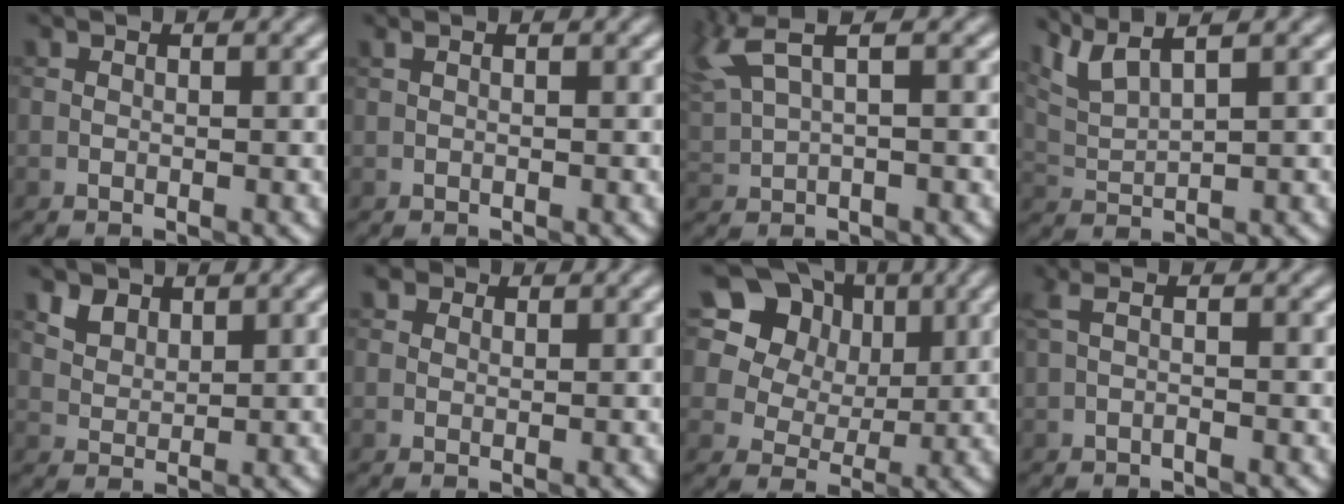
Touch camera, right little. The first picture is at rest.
{"total": 0.5, "force": [0.3, -0.2, 0.4], "torque": [-0.014, 0.004, 0.007]}
{"total": 4.5, "force": [2.7, 1.2, 3.4], "torque": [-0.096, 0.018, 0.059]}
{"total": 4.5, "force": [3.5, 0.7, 2.7], "torque": [-0.066, 0.017, 0.074]}
{"total": 3.4, "force": [2.4, 1.9, 1.5], "torque": [-0.047, -0.001, 0.061]}
{"total": 1.5, "force": [1.1, 0.9, 0.6], "torque": [-0.010, 0.001, 0.002]}
{"total": 17.7, "force": [8.7, 13.5, 7.5], "torque": [-0.195, 0.048, 0.160]}
{"total": 1.2, "force": [-0.1, -0.1, 1.2], "torque": [-0.033, 0.002, -0.004]}